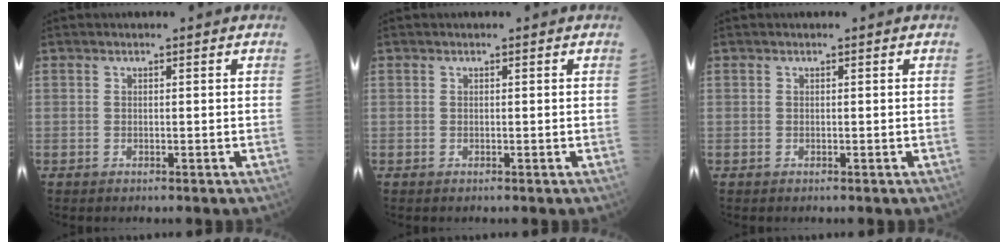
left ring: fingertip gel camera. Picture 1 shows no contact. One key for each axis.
{"total": 0.0}
{"total": 0.0}